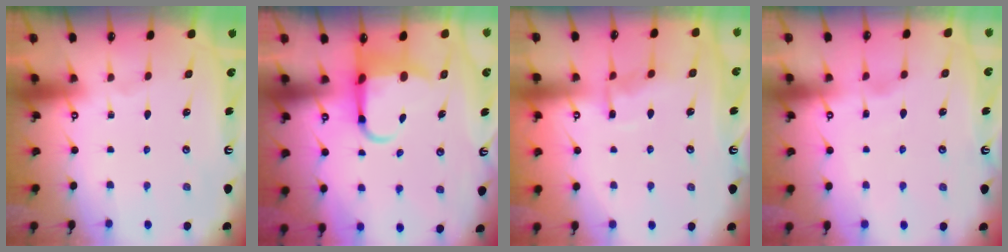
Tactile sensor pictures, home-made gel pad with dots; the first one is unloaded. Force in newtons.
{"total": 6.3, "press": 6.2, "slide": 1.4}
{"total": 6.0, "press": 5.9, "slide": 0.6}
{"total": 3.0, "press": 2.9, "slide": 0.4}